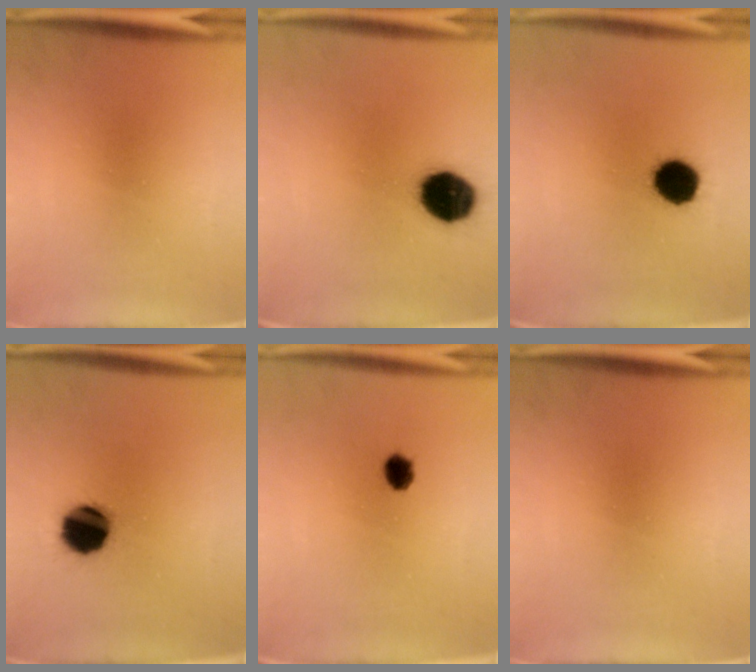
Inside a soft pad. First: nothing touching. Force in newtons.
{"total": 13.1}
{"total": 10.5}
{"total": 12.6}
{"total": 2.9}
{"total": 0.0}